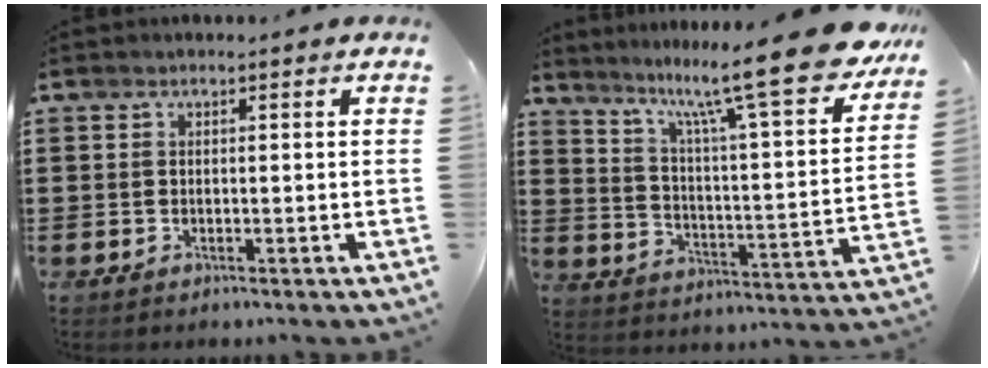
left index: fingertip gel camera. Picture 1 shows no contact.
{"total": 14.5, "force": [11.6, 0.5, 8.6], "torque": [-0.162, -0.084, 0.184]}